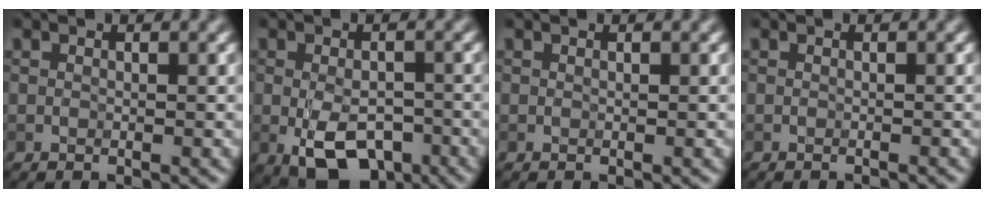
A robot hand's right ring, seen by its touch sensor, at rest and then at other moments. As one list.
[{"total": 6.4, "force": [-2.2, 3.7, 4.8], "torque": [-0.087, -0.013, -0.033]}, {"total": 0.0}, {"total": 1.0, "force": [-0.9, 0.1, 0.3], "torque": [0.002, -0.002, -0.015]}]